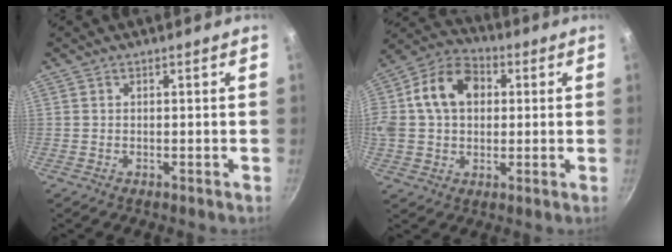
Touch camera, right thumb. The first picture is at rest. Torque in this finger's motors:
{"motor_torque": [1.04, 2.75, 1.33, -0.19, 0.17]}